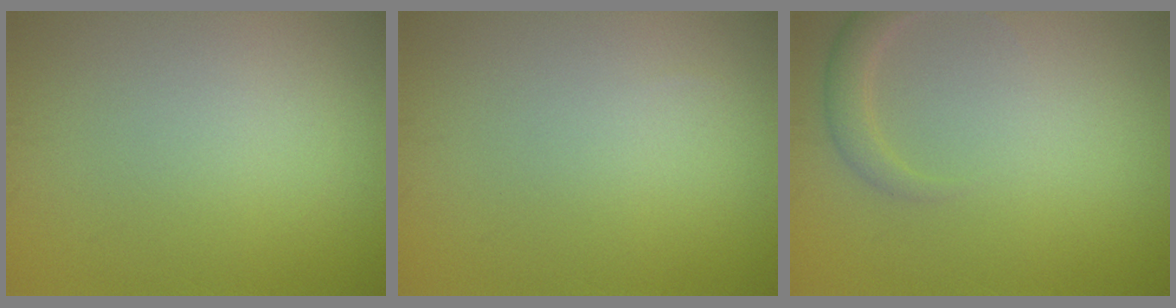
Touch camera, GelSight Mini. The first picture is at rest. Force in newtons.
{"total": 0.0}
{"total": 1.9, "press": 1.9, "slide": 0.1}